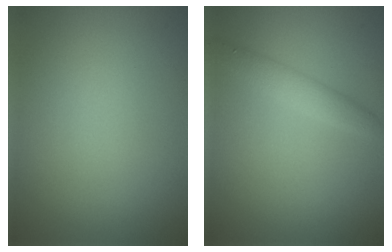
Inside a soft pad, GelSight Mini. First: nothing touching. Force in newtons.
{"total": 2.0, "press": 2.0, "slide": 0.0}